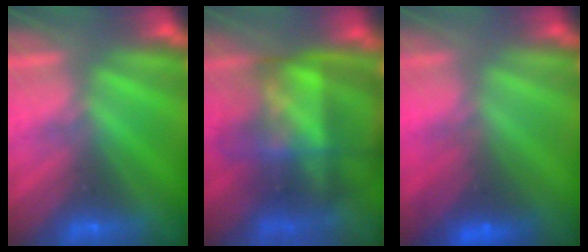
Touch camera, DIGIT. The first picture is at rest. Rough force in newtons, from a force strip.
{"total": 7.3}
{"total": 2.8}